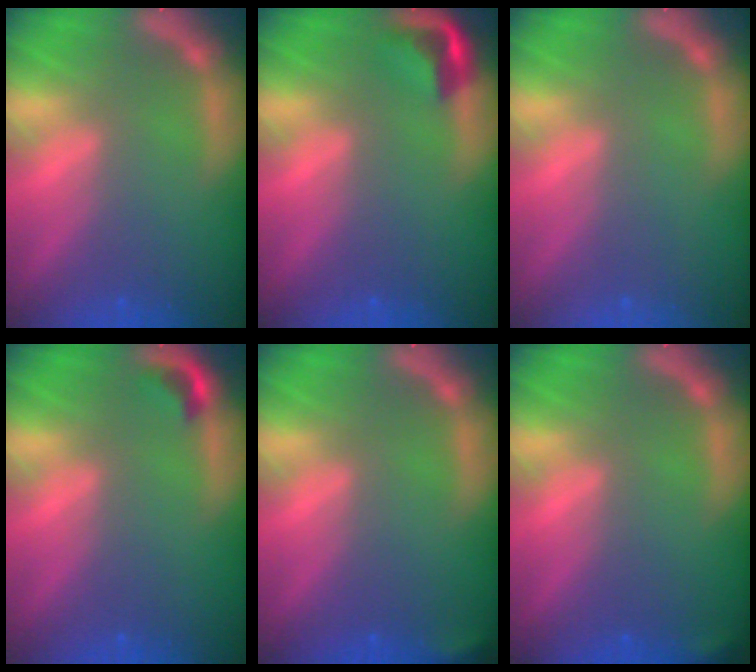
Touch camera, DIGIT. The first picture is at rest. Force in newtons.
{"total": 2.9}
{"total": 0.0}
{"total": 1.4}
{"total": 1.4}
{"total": 0.9}